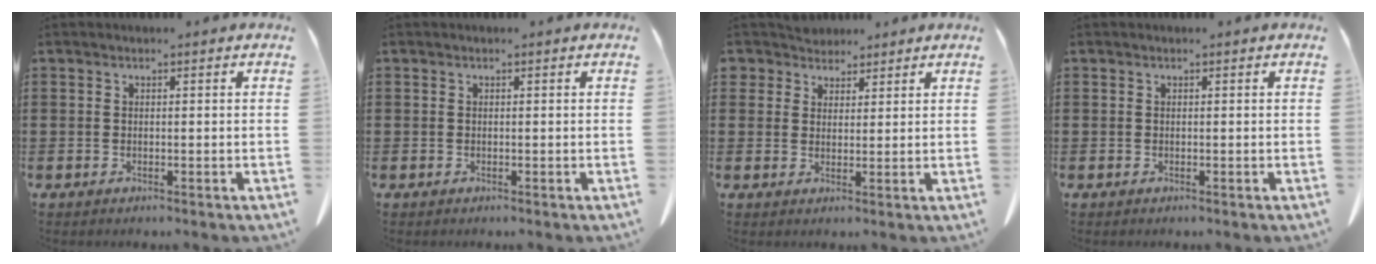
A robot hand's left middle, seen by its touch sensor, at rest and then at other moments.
{"total": 0.0}
{"total": 3.8, "force": [3.2, 2.1, 0.2], "torque": [-0.020, 0.000, 0.060]}
{"total": 0.0}